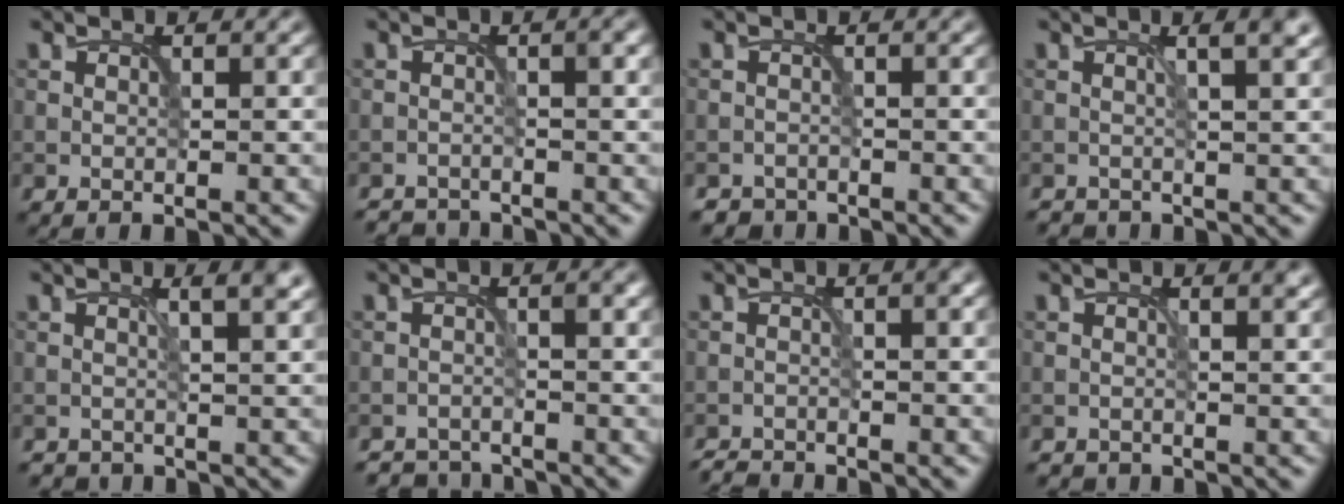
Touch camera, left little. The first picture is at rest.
{"total": 2.6, "force": [-2.4, 0.5, 0.9], "torque": [-0.012, -0.002, -0.044]}
{"total": 1.5, "force": [-1.4, 0.5, -0.4], "torque": [0.012, 0.001, -0.025]}
{"total": 2.5, "force": [0.3, 0.9, 2.3], "torque": [-0.022, 0.005, 0.002]}
{"total": 2.1, "force": [0.4, 0.8, 1.9], "torque": [-0.018, 0.002, 0.006]}
{"total": 2.6, "force": [-2.6, 0.5, 0.5], "torque": [-0.004, -0.001, -0.049]}
{"total": 2.1, "force": [-2.0, 0.3, 0.6], "torque": [-0.009, -0.002, -0.042]}
{"total": 0.8, "force": [-0.3, 0.5, 0.5], "torque": [-0.004, -0.005, -0.004]}